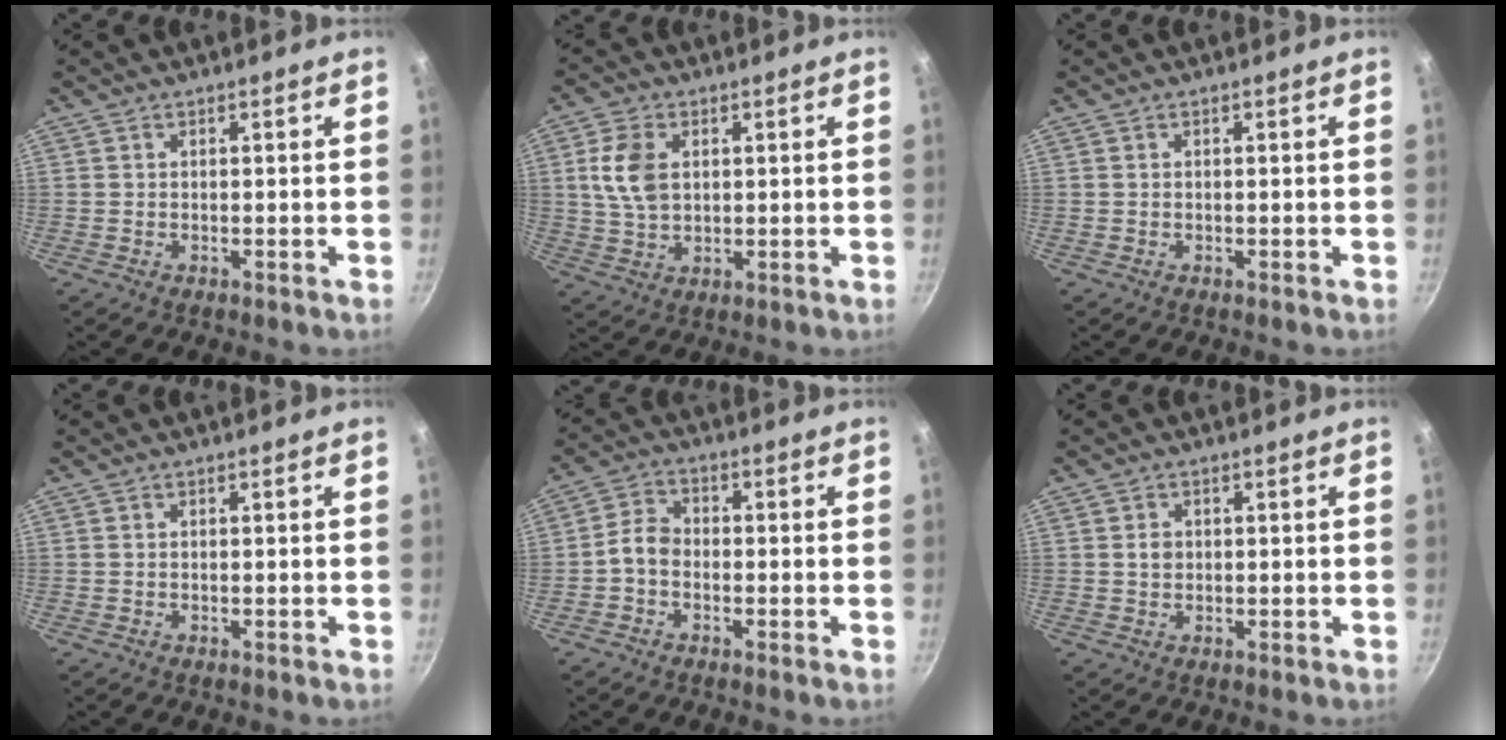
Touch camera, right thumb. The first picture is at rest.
{"total": 8.4, "force": [1.9, 5.6, 6.0], "torque": [-0.108, -0.003, 0.037]}
{"total": 0.0}
{"total": 0.0}
{"total": 4.2, "force": [-1.4, 3.1, 2.4], "torque": [-0.042, 0.025, -0.039]}
{"total": 1.8, "force": [0.2, 1.5, 1.0], "torque": [-0.010, 0.004, 0.003]}